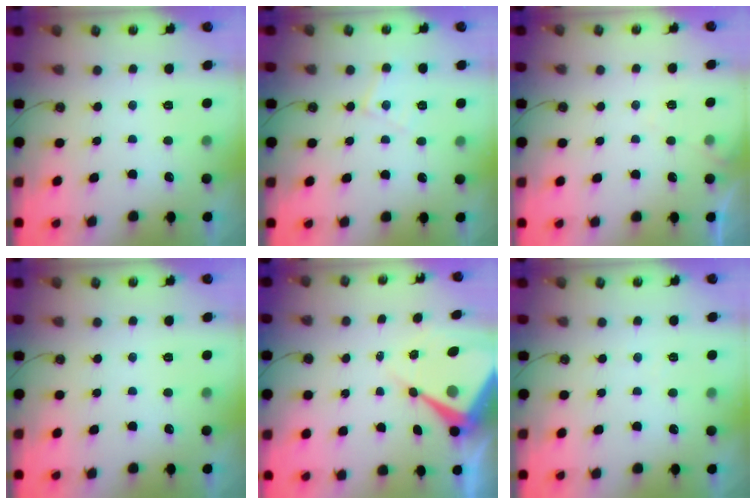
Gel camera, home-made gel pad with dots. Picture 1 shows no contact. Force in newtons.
{"total": 7.3, "press": 7.3, "slide": 0.5}
{"total": 3.9, "press": 3.8, "slide": 0.6}
{"total": 0.0}
{"total": 9.7, "press": 9.7, "slide": 0.9}
{"total": 2.0, "press": 2.0, "slide": 0.3}